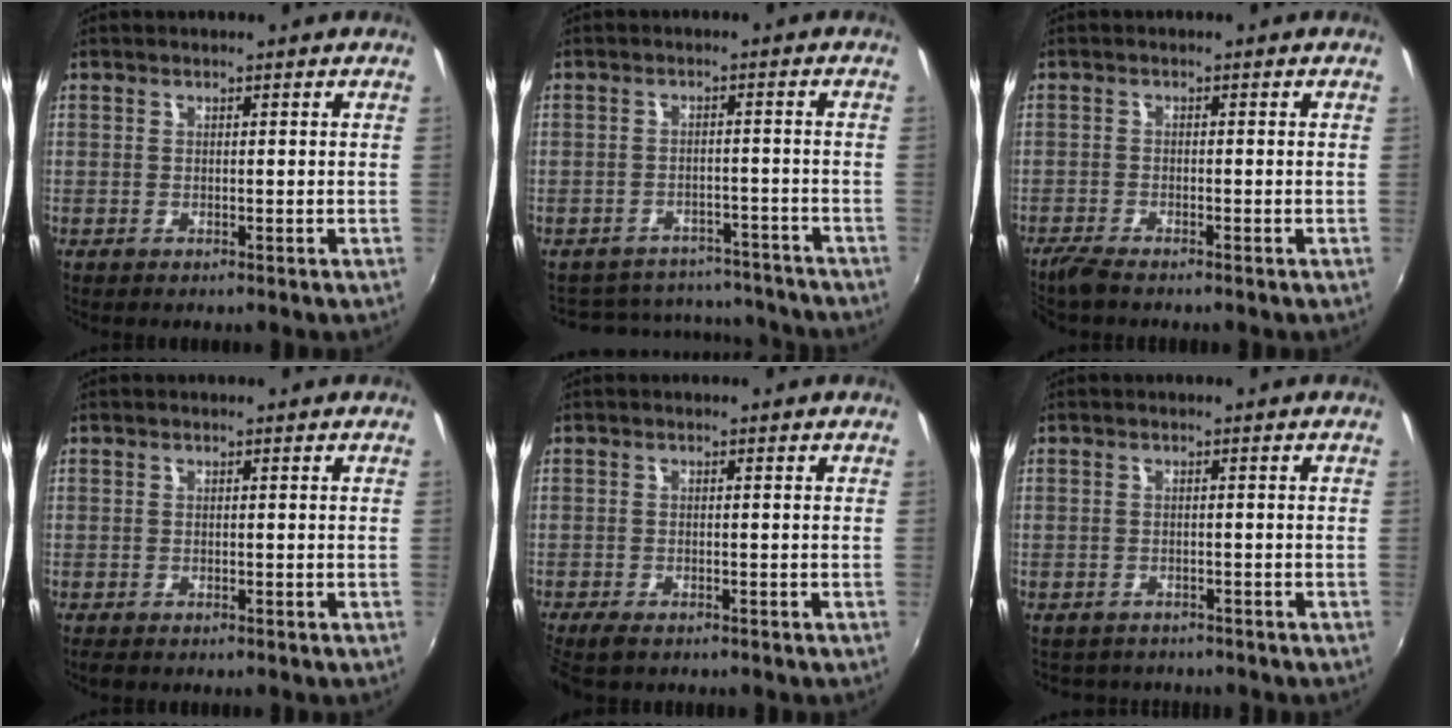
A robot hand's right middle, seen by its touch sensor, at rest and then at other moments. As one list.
[{"total": 13.5, "force": [-11.7, 6.1, 2.7], "torque": [-0.068, 0.039, -0.141]}, {"total": 3.3, "force": [-2.9, 0.2, 1.6], "torque": [-0.045, -0.013, -0.058]}, {"total": 0.9, "force": [-0.7, 0.5, 0.3], "torque": [-0.010, -0.006, -0.015]}, {"total": 3.8, "force": [-3.1, 1.1, 1.9], "torque": [-0.047, -0.019, -0.056]}, {"total": 3.2, "force": [-2.8, 1.6, 0.2], "torque": [-0.015, -0.010, -0.043]}]